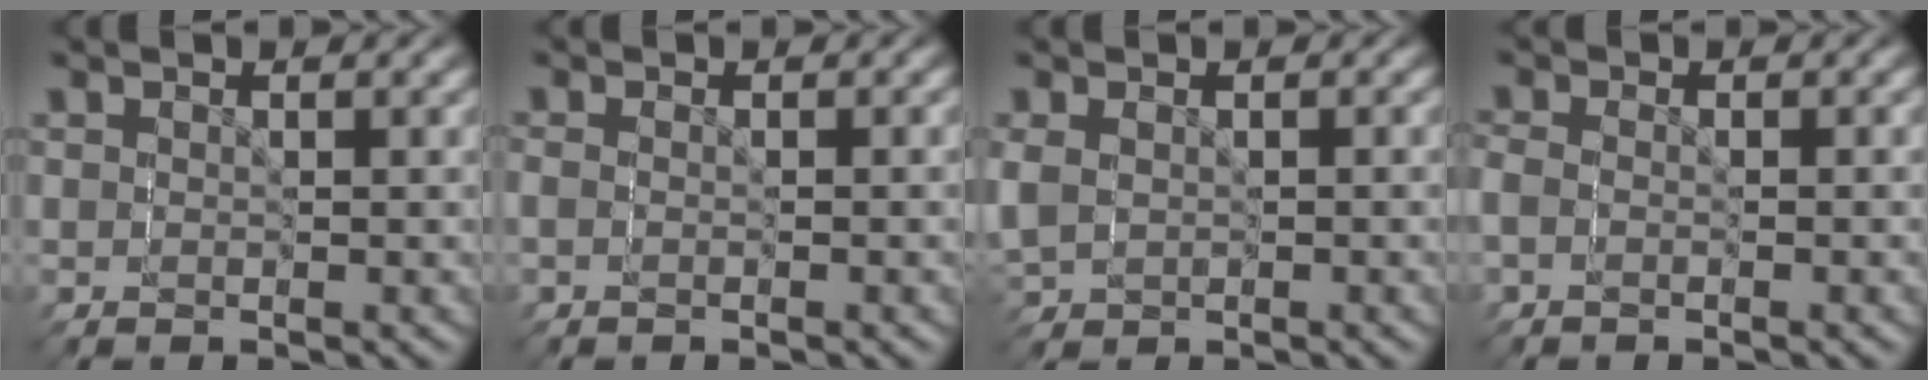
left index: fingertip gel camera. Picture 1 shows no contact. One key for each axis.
{"total": 0.7, "fx": -0.7, "fy": -0.2, "fz": -0.1, "tx": -0.005, "ty": -0.006, "tz": -0.011}
{"total": 1.7, "fx": -0.5, "fy": 1.6, "fz": -0.3, "tx": -0.015, "ty": -0.015, "tz": 0.001}
{"total": 1.4, "fx": -1.1, "fy": -0.6, "fz": -0.5, "tx": 0.001, "ty": -0.009, "tz": -0.018}